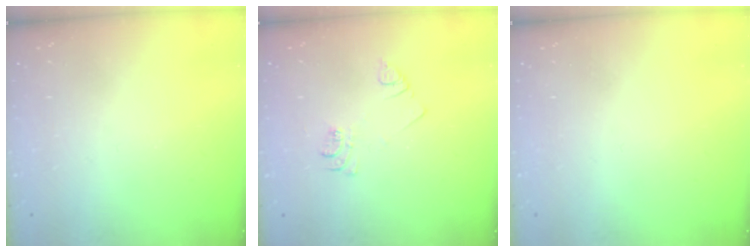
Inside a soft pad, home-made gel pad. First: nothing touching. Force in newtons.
{"total": 5.5, "press": 5.5, "slide": 0.5}
{"total": 1.5, "press": 1.5, "slide": 0.1}